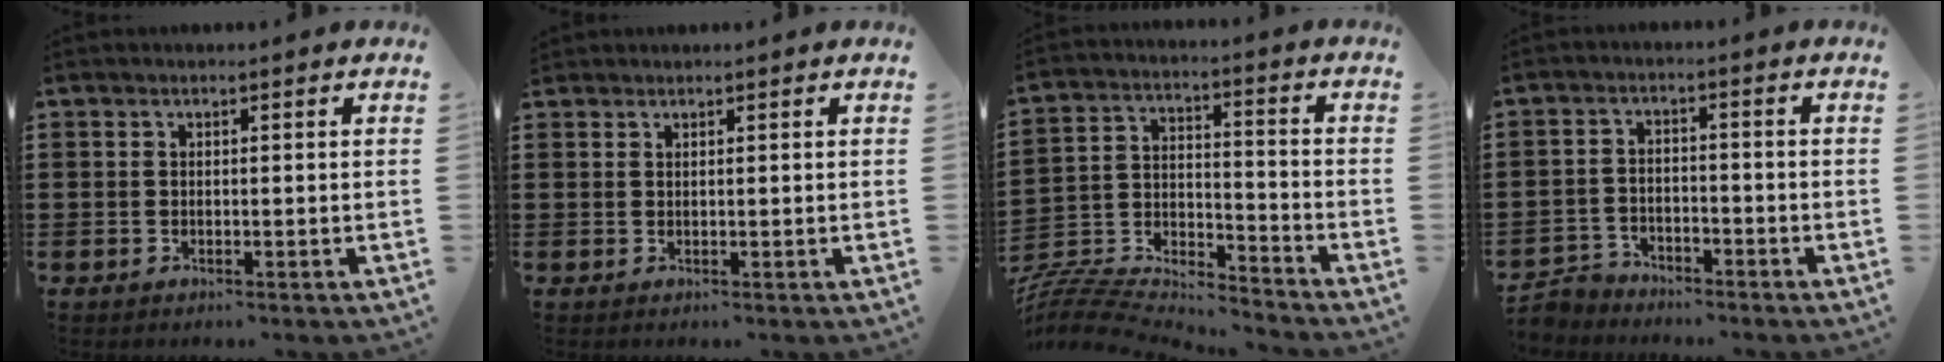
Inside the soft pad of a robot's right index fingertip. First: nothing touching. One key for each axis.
{"total": 0.5, "fx": 0.4, "fy": 0.1, "fz": -0.2, "tx": 0.004, "ty": 0.001, "tz": 0.009}
{"total": 7.7, "fx": -7.6, "fy": 1.2, "fz": 1.1, "tx": -0.033, "ty": -0.003, "tz": -0.157}
{"total": 3.2, "fx": -3.0, "fy": 1.0, "fz": -0.1, "tx": -0.013, "ty": 0.003, "tz": -0.067}